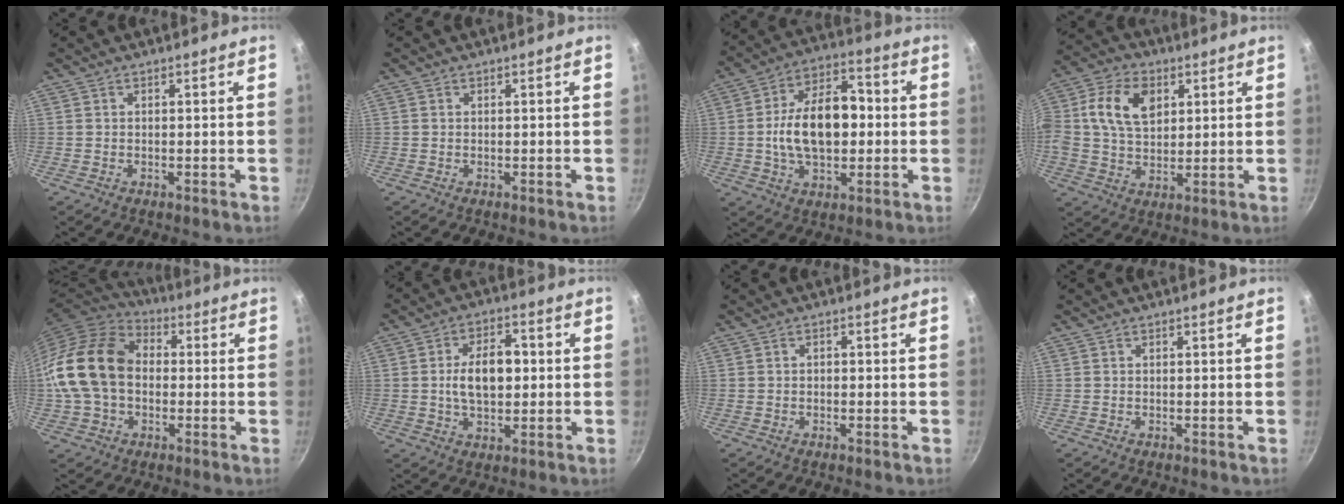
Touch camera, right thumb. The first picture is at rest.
{"total": 0.0}
{"total": 16.4, "force": [-0.4, 10.0, 12.9], "torque": [-0.186, 0.032, -0.014]}
{"total": 12.6, "force": [3.3, 8.6, 8.5], "torque": [-0.148, 0.005, 0.050]}
{"total": 18.1, "force": [0.0, 13.3, 12.2], "torque": [-0.217, 0.035, -0.010]}
{"total": 10.0, "force": [0.3, 5.9, 8.0], "torque": [-0.114, 0.014, 0.002]}
{"total": 0.7, "force": [-0.3, 0.5, 0.4], "torque": [-0.010, 0.007, -0.004]}
{"total": 0.0}